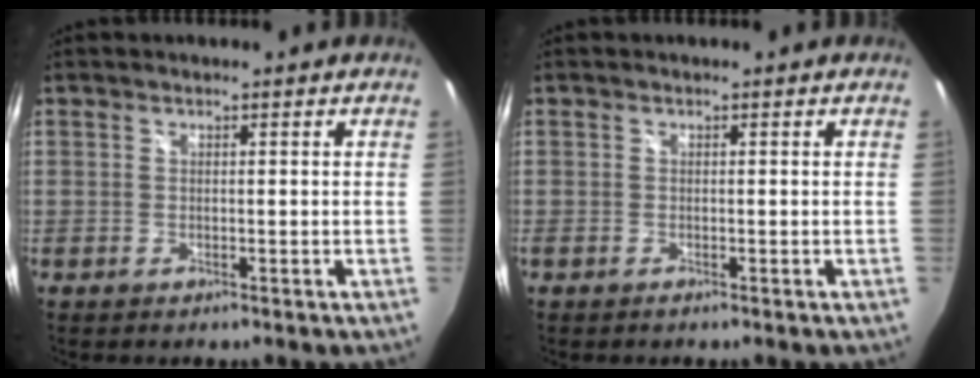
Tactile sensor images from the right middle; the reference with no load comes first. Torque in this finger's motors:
{"motor_torque": [0.42, -0.35, 0.00, 0.00]}